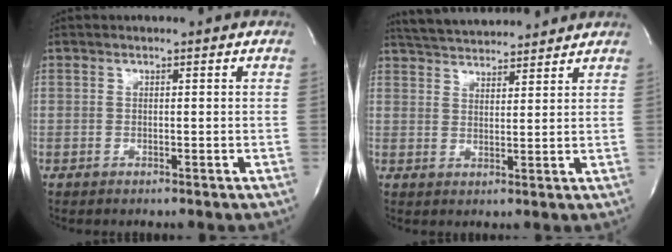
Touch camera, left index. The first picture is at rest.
{"total": 11.5, "force": [10.9, 1.8, 3.4], "torque": [-0.064, 0.020, 0.165]}